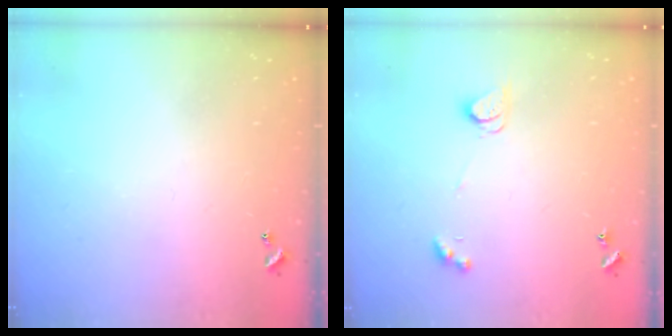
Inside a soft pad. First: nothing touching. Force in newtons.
{"total": 2.5, "press": 2.4, "slide": 0.3}